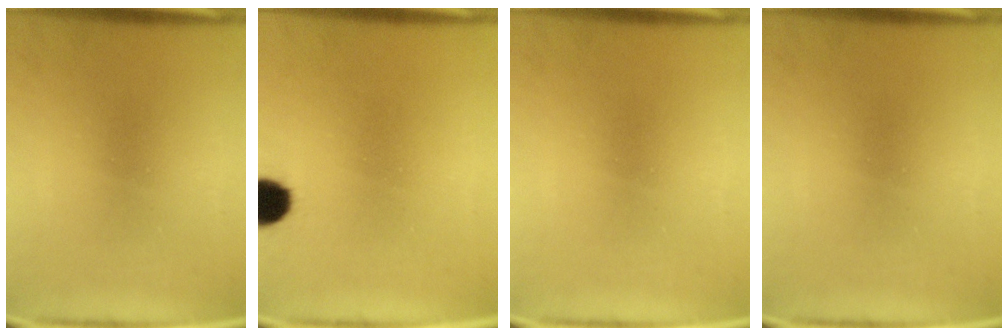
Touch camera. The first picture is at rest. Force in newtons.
{"total": 6.4}
{"total": 0.0}
{"total": 0.0}